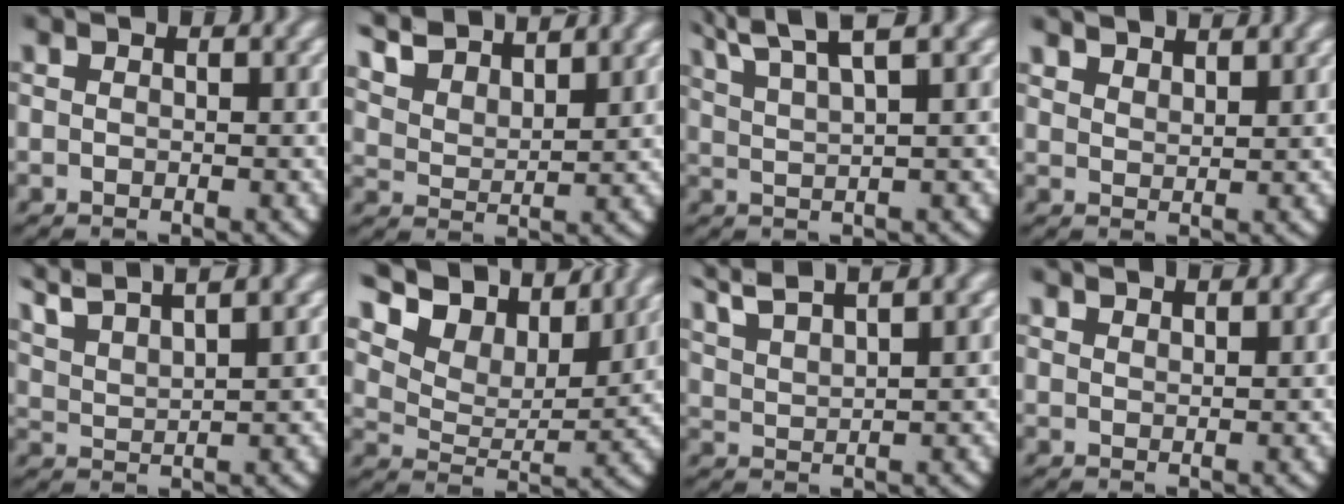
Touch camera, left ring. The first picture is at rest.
{"total": 6.2, "force": [4.6, 3.0, 2.8], "torque": [-0.073, 0.003, 0.076]}
{"total": 3.8, "force": [2.8, 0.7, 2.5], "torque": [-0.057, 0.000, 0.056]}
{"total": 3.1, "force": [3.0, 0.2, 0.5], "torque": [-0.010, -0.001, 0.057]}
{"total": 5.8, "force": [4.5, 2.0, 3.0], "torque": [-0.081, 0.003, 0.081]}
{"total": 10.4, "force": [6.7, 5.3, 5.9], "torque": [-0.122, 0.014, 0.103]}
{"total": 4.5, "force": [4.0, 0.9, 2.0], "torque": [-0.057, 0.004, 0.075]}
{"total": 1.9, "force": [1.7, -0.7, 0.0], "torque": [0.001, -0.003, 0.036]}